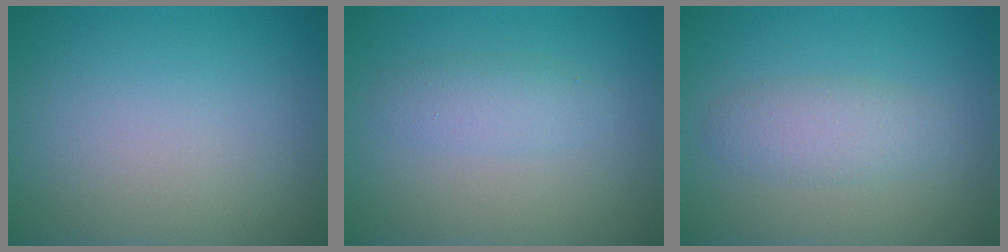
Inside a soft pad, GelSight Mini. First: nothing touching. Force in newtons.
{"total": 1.9, "press": 1.9, "slide": 0.0}
{"total": 2.4, "press": 2.4, "slide": 0.2}